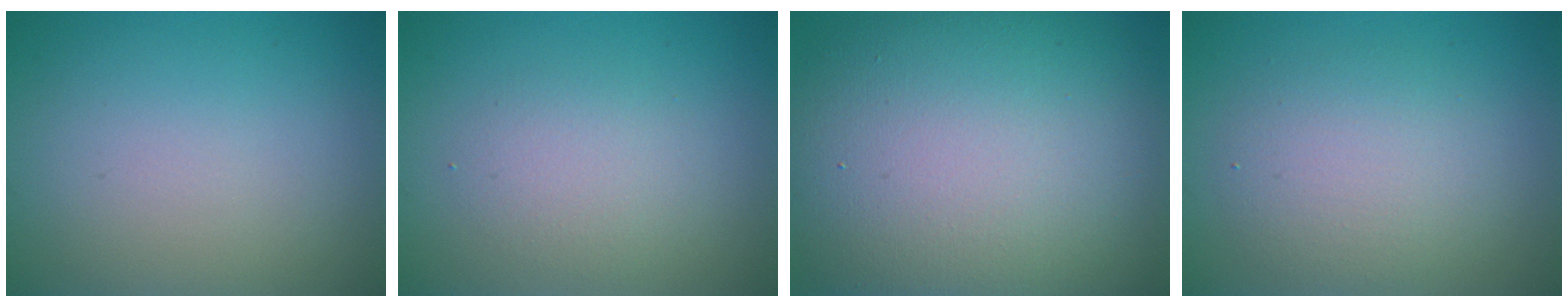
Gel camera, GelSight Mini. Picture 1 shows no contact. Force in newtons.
{"total": 2.4, "press": 2.4, "slide": 0.3}
{"total": 15.8, "press": 15.8, "slide": 0.6}
{"total": 3.8, "press": 3.8, "slide": 0.3}